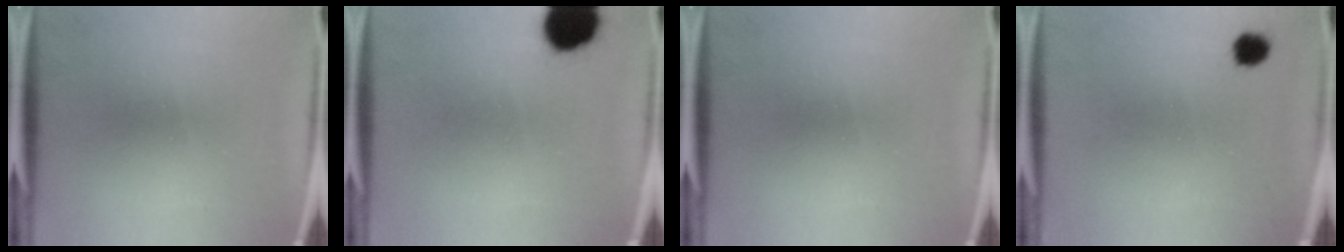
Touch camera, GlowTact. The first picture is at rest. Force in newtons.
{"total": 10.9}
{"total": 0.0}
{"total": 2.8}